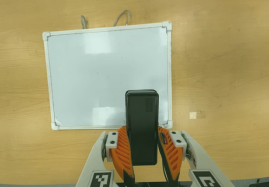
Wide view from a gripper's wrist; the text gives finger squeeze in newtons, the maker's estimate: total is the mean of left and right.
{"total": 6.4, "left": 5.5, "right": 7.2}